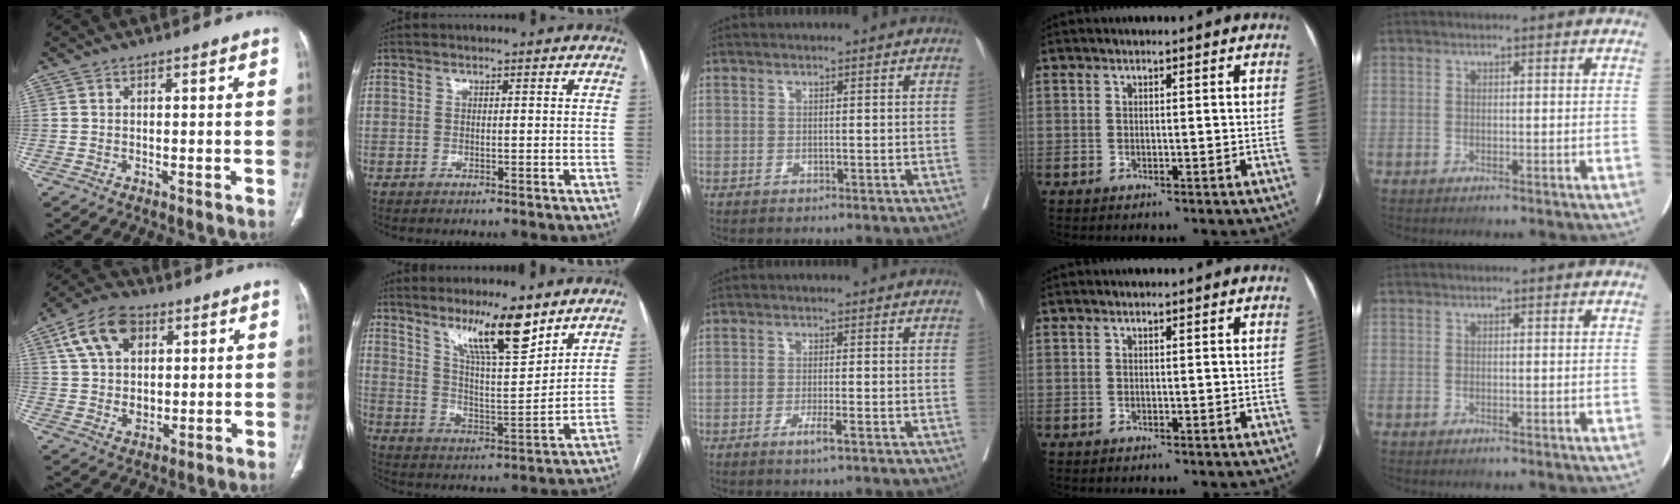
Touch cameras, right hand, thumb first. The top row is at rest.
{"thumb": {"total": 13.1, "force": [5.1, 8.8, 8.4], "torque": [-0.131, -0.005, 0.092]}, "index": {"total": 11.6, "force": [8.1, 1.3, 8.2], "torque": [-0.142, -0.009, 0.147]}, "middle": {"total": 2.4, "force": [-1.3, -0.1, 2.0], "torque": [-0.033, -0.004, -0.024]}}